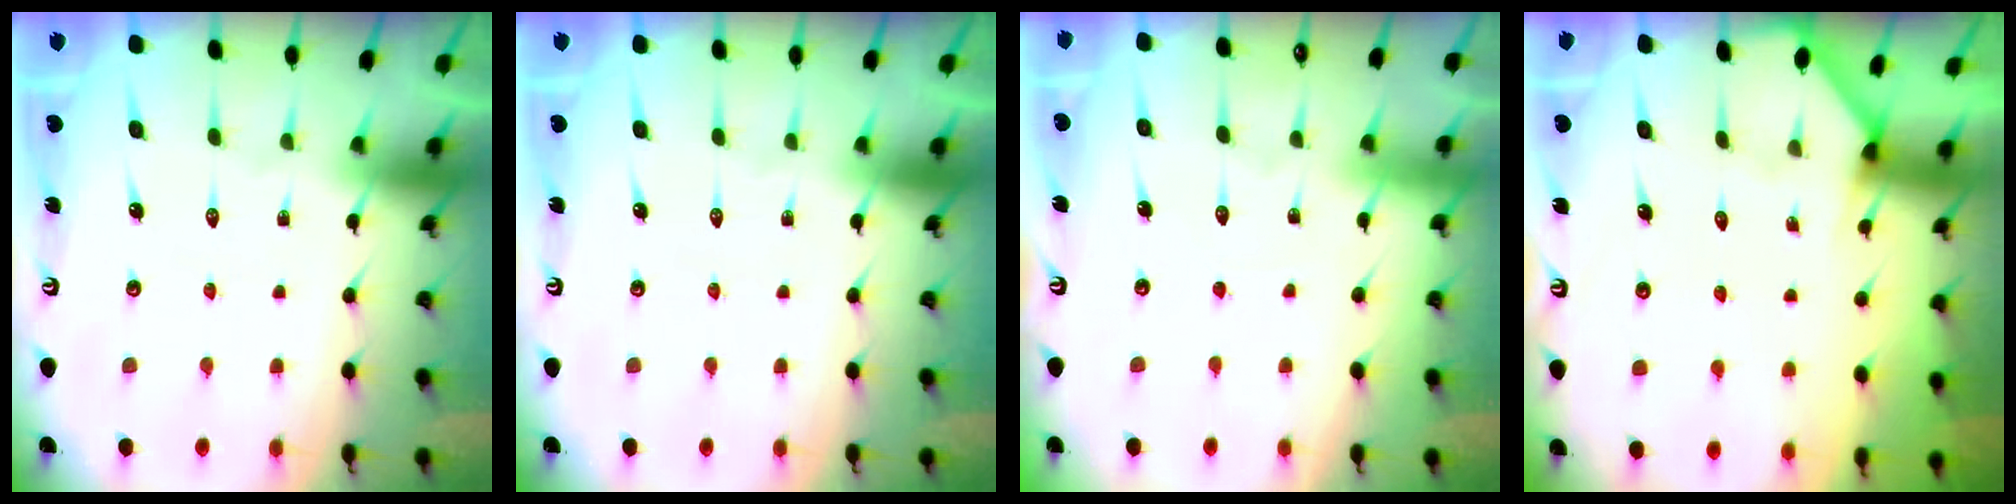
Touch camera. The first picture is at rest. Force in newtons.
{"total": 0.0}
{"total": 2.5, "press": 2.5, "slide": 0.3}
{"total": 2.2, "press": 2.2, "slide": 0.3}